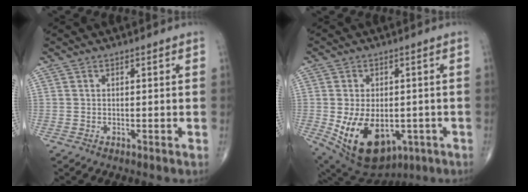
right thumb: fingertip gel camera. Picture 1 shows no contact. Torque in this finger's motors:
{"motor_torque": [-0.43, 1.39, 0.85, 0.54, 0.38]}